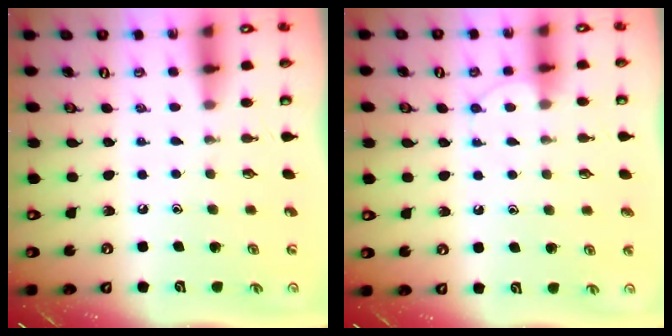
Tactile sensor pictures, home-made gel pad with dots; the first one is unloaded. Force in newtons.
{"total": 6.2, "press": 6.1, "slide": 0.4}